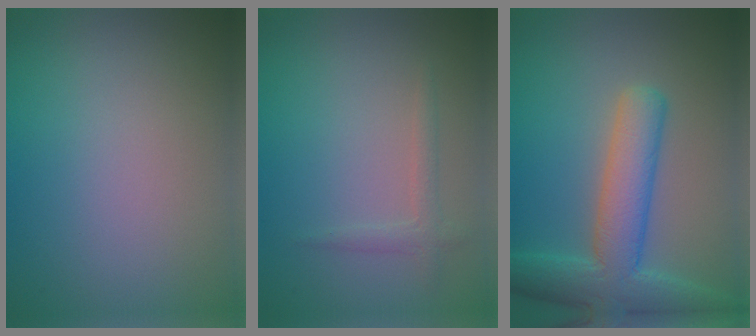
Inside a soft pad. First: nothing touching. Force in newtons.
{"total": 1.3, "press": 1.3, "slide": 0.0}
{"total": 7.1, "press": 7.1, "slide": 0.4}